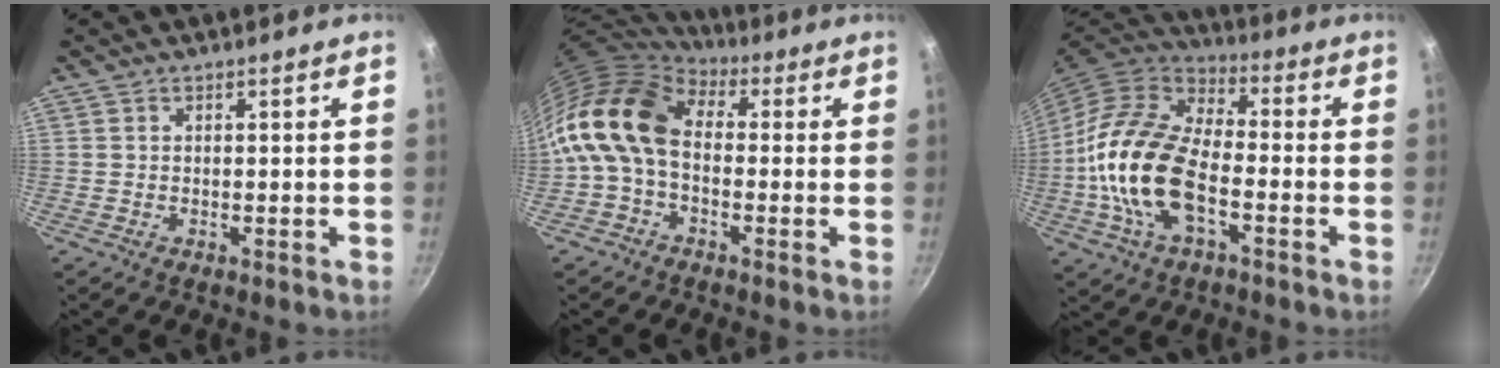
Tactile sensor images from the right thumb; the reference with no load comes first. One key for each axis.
{"total": 14.4, "fx": 0.1, "fy": 9.7, "fz": 10.6, "tx": -0.198, "ty": 0.027, "tz": -0.019}
{"total": 19.2, "fx": -4.2, "fy": 10.4, "fz": 15.6, "tx": -0.288, "ty": 0.029, "tz": -0.093}